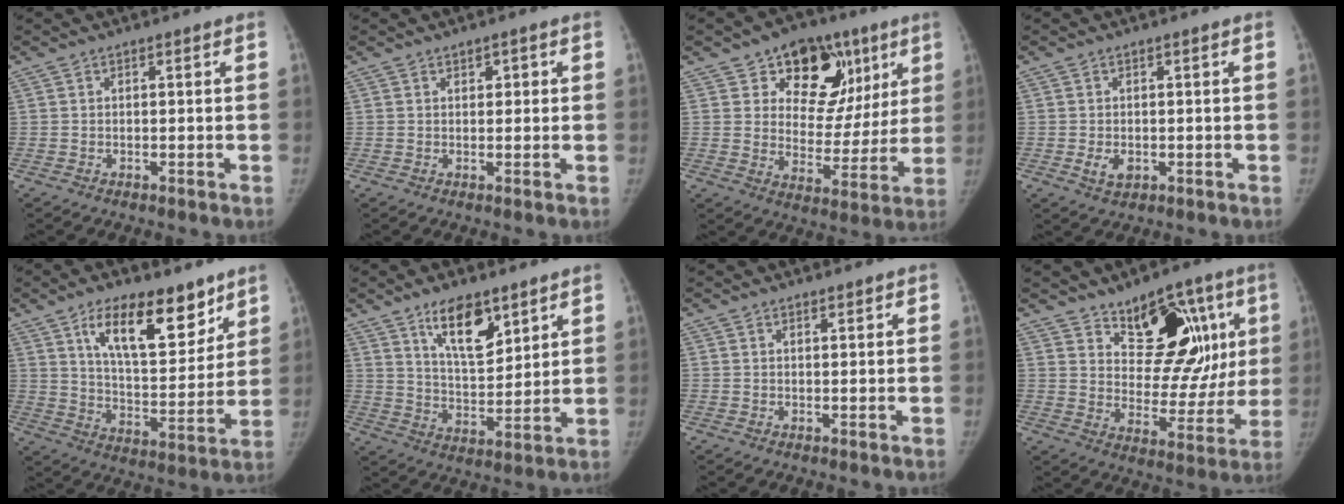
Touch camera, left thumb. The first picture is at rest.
{"total": 1.7, "force": [0.7, 1.2, 0.9], "torque": [-0.001, -0.001, 0.008]}
{"total": 18.4, "force": [9.3, 12.4, 9.9], "torque": [-0.068, -0.023, 0.136]}
{"total": 2.9, "force": [-0.6, 2.0, 2.0], "torque": [-0.031, -0.003, -0.005]}
{"total": 17.2, "force": [10.3, 7.6, 11.5], "torque": [-0.130, -0.063, 0.175]}
{"total": 11.6, "force": [7.1, 5.0, 7.7], "torque": [-0.103, -0.052, 0.130]}
{"total": 0.9, "force": [0.8, 0.4, 0.3], "torque": [-0.002, -0.005, 0.011]}
{"total": 19.0, "force": [8.2, 11.2, 13.0], "torque": [-0.100, -0.038, 0.122]}